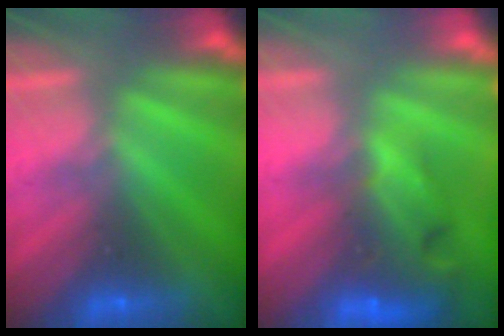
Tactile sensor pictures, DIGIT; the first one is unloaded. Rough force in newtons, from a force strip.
{"total": 7.5}